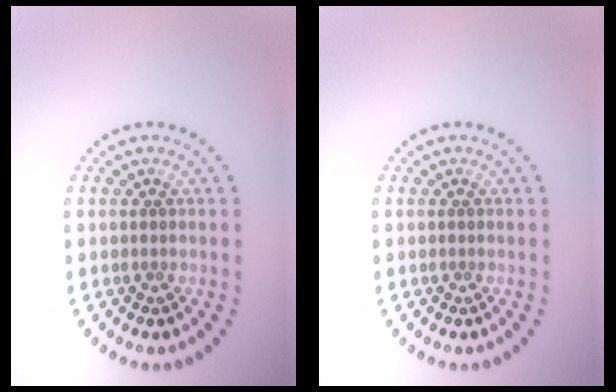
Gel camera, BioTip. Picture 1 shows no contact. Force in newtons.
{"total": 0.0}